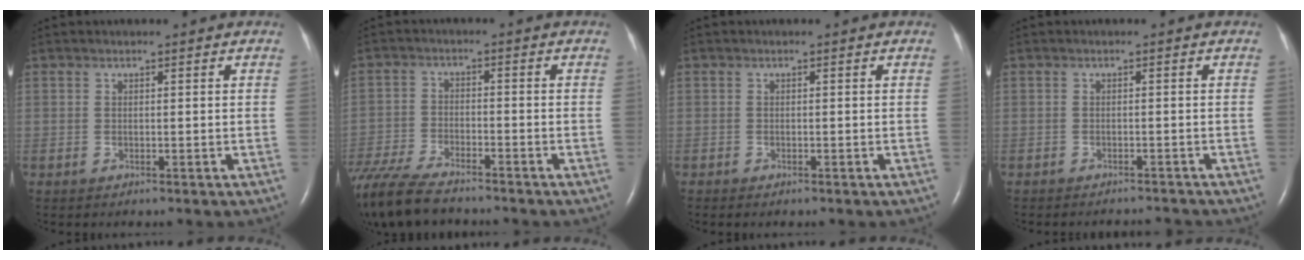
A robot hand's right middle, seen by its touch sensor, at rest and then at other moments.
{"total": 13.4, "force": [-11.2, 2.8, 6.8], "torque": [-0.143, -0.030, -0.191]}
{"total": 0.5, "force": [-0.4, 0.2, 0.3], "torque": [-0.009, -0.001, -0.004]}
{"total": 2.9, "force": [-2.9, 0.2, -0.1], "torque": [0.003, -0.005, -0.036]}